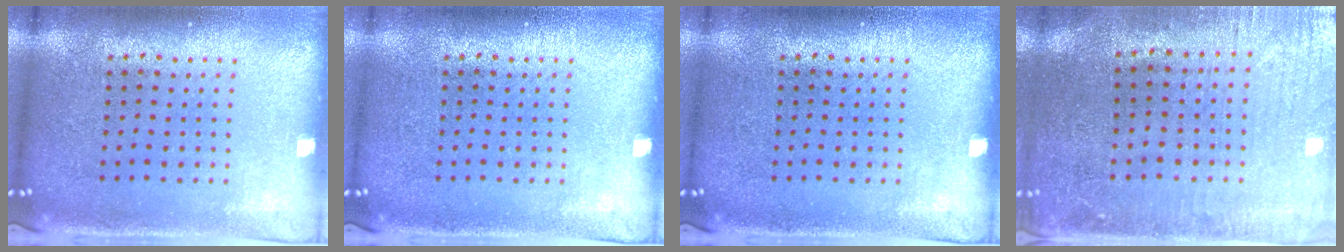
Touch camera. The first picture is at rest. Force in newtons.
{"total": 0.0}
{"total": 0.0}
{"total": 0.6, "press": 0.4, "slide": 0.4}